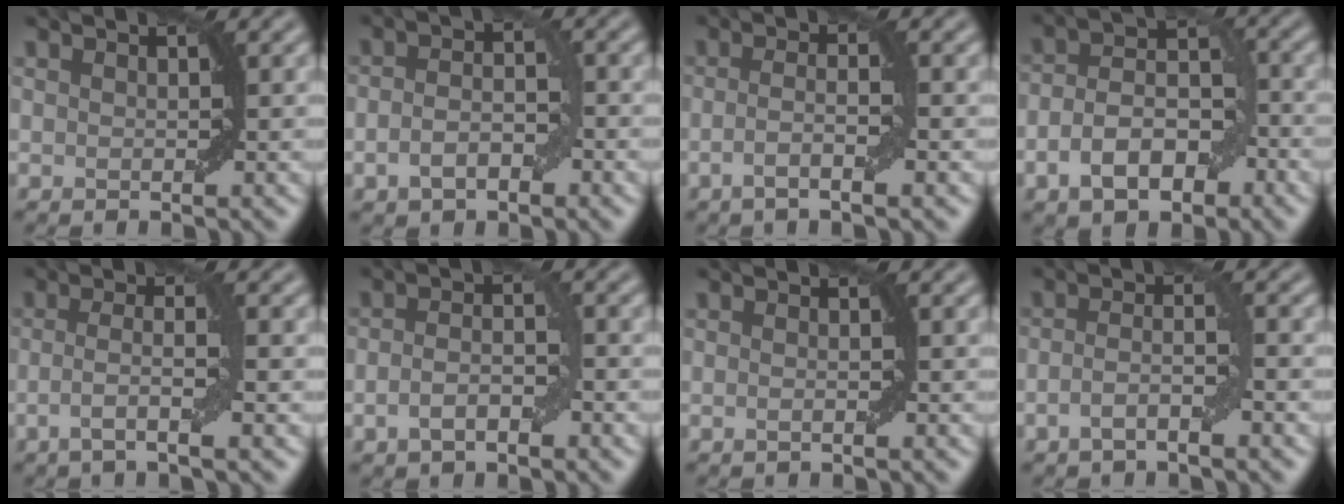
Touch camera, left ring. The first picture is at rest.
{"total": 3.3, "force": [-1.2, 1.8, 2.5], "torque": [-0.048, 0.003, -0.024]}
{"total": 2.8, "force": [-0.9, 0.5, 2.6], "torque": [-0.045, 0.003, -0.023]}
{"total": 6.0, "force": [-2.6, 3.5, 4.1], "torque": [-0.069, 0.005, -0.051]}
{"total": 3.5, "force": [-1.0, 0.6, 3.4], "torque": [-0.058, 0.004, -0.026]}
{"total": 3.2, "force": [-1.1, 1.4, 2.6], "torque": [-0.051, 0.001, -0.024]}
{"total": 0.9, "force": [-0.1, 0.2, 0.9], "torque": [-0.006, -0.007, -0.008]}
{"total": 2.9, "force": [-1.2, 0.6, 2.6], "torque": [-0.049, 0.007, -0.028]}